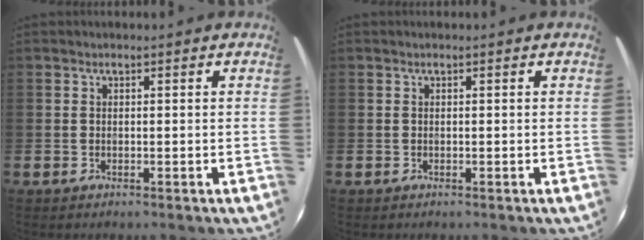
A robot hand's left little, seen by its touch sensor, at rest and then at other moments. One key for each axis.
{"total": 0.0}